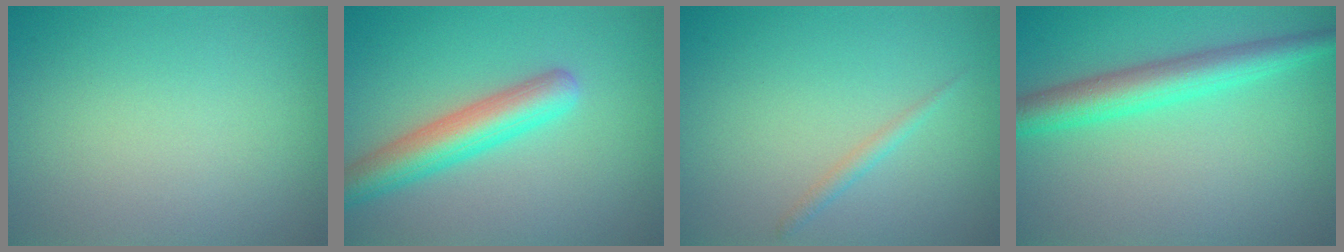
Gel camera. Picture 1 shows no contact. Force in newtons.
{"total": 4.9, "press": 4.9, "slide": 0.2}
{"total": 1.0, "press": 1.0, "slide": 0.1}
{"total": 4.8, "press": 4.8, "slide": 0.1}